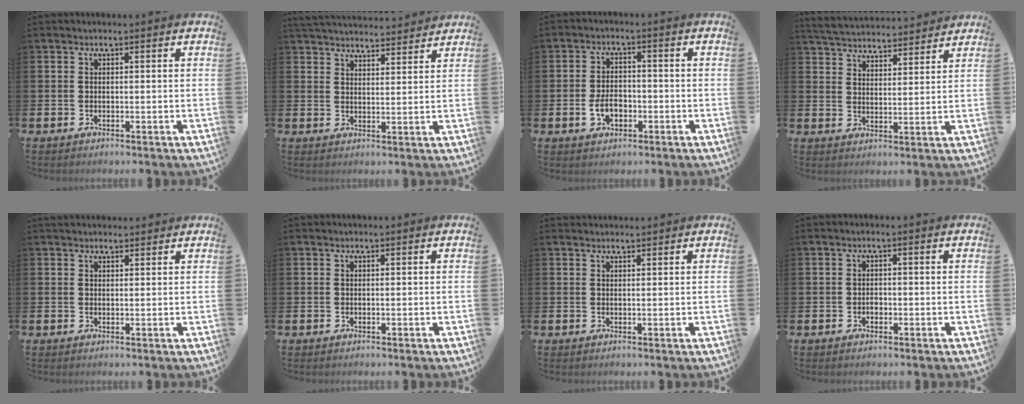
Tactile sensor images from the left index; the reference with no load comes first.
{"total": 4.6, "force": [4.6, 0.6, 0.0], "torque": [-0.010, -0.029, 0.083]}
{"total": 3.8, "force": [-1.2, 2.4, 2.7], "torque": [-0.039, 0.001, -0.025]}
{"total": 5.4, "force": [5.3, 0.8, 0.3], "torque": [-0.031, -0.032, 0.095]}
{"total": 1.9, "force": [1.7, 0.7, 0.1], "torque": [0.007, -0.003, 0.030]}
{"total": 0.0}
{"total": 1.0, "force": [1.0, 0.2, 0.0], "torque": [0.011, -0.003, 0.016]}
{"total": 1.0, "force": [-0.4, 0.8, 0.6], "torque": [-0.009, 0.001, -0.009]}